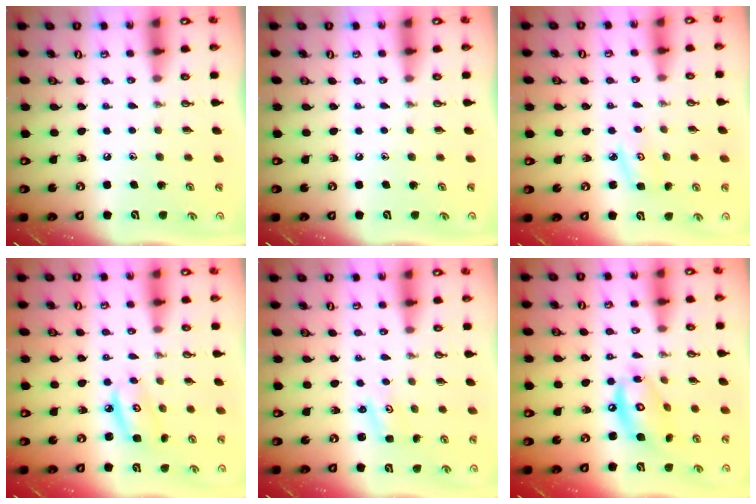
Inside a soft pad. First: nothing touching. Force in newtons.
{"total": 0.0}
{"total": 4.7, "press": 4.6, "slide": 0.6}
{"total": 5.3, "press": 5.3, "slide": 0.4}
{"total": 1.5, "press": 1.4, "slide": 0.2}
{"total": 12.9, "press": 12.9, "slide": 1.0}